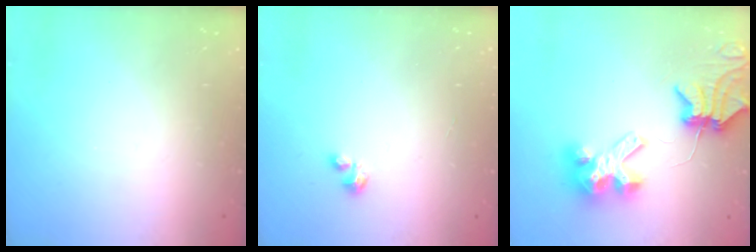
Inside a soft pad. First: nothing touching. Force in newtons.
{"total": 0.7, "press": 0.6, "slide": 0.2}
{"total": 10.0, "press": 9.9, "slide": 1.6}